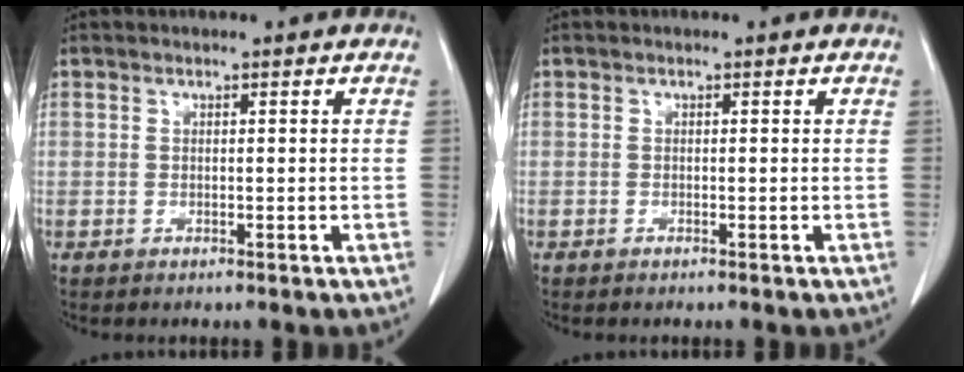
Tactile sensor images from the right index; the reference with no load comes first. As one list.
[{"total": 0.0}]